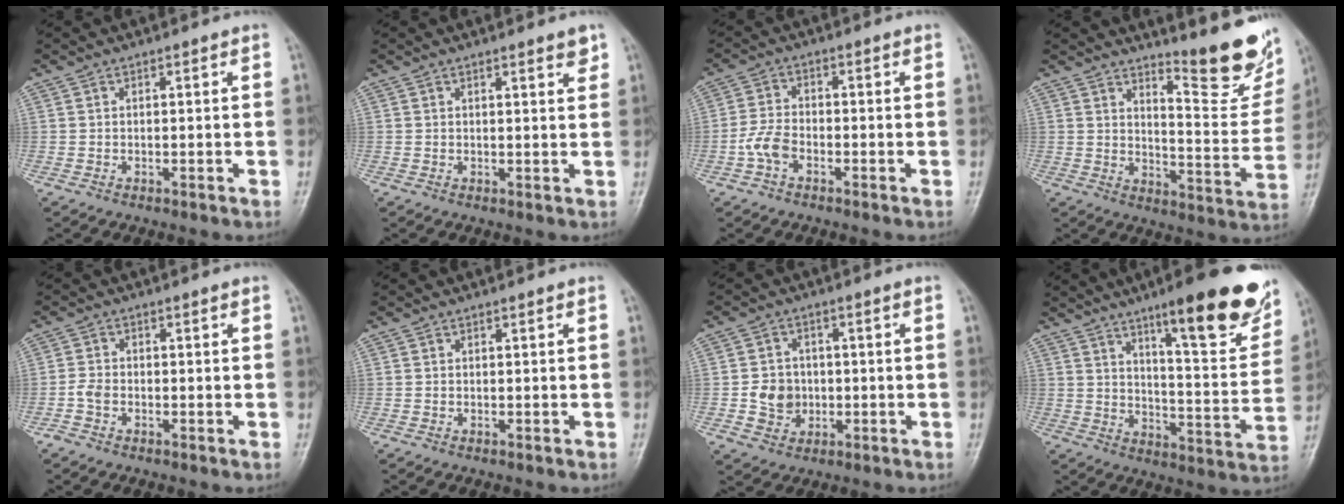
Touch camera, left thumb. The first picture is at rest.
{"total": 2.2, "force": [1.6, 0.4, 1.5], "torque": [-0.015, -0.010, 0.019]}
{"total": 4.3, "force": [-2.1, 2.5, 2.8], "torque": [-0.056, 0.013, -0.046]}
{"total": 15.4, "force": [12.0, 3.3, 9.0], "torque": [-0.086, -0.111, 0.164]}
{"total": 2.1, "force": [-1.1, 1.3, 1.2], "torque": [-0.025, 0.005, -0.027]}
{"total": 0.0}
{"total": 5.9, "force": [-0.8, 5.3, 2.4], "torque": [-0.018, 0.005, -0.013]}
{"total": 20.4, "force": [12.7, 4.3, 15.4], "torque": [-0.172, -0.064, 0.183]}